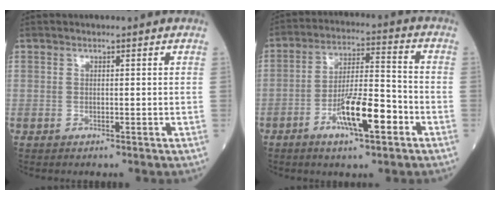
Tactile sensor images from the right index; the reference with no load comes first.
{"total": 10.8, "force": [-4.7, 2.0, 9.5], "torque": [-0.173, 0.002, -0.080]}